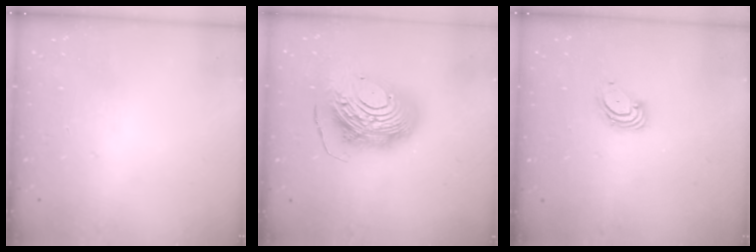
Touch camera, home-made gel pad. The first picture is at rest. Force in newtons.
{"total": 17.9, "press": 17.8, "slide": 1.9}
{"total": 3.6, "press": 3.6, "slide": 0.3}